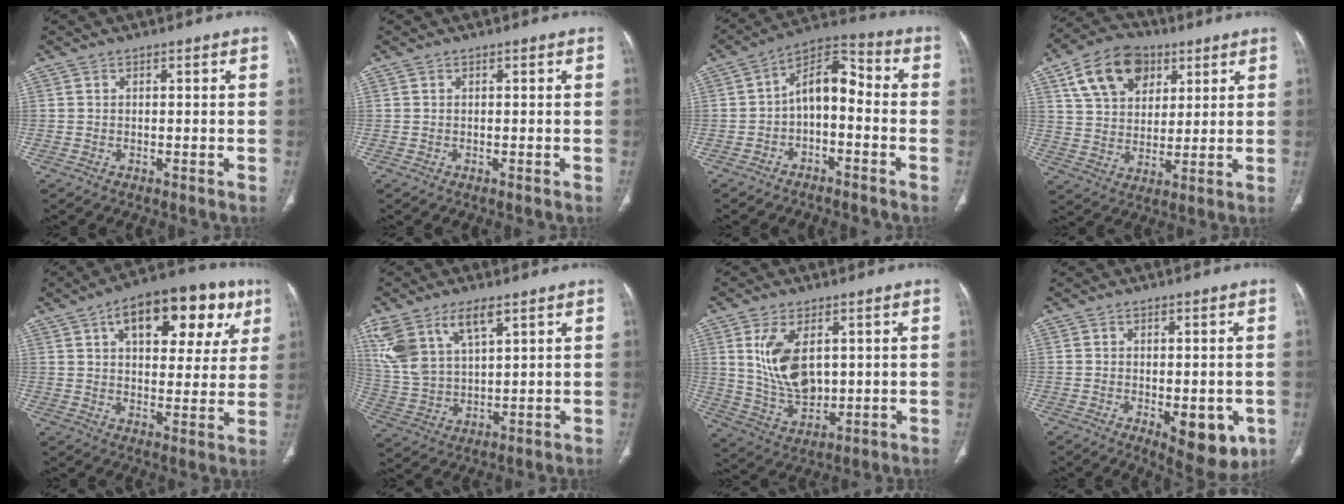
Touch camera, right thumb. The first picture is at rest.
{"total": 0.0}
{"total": 9.8, "force": [-2.0, 5.6, 7.8], "torque": [-0.109, 0.051, -0.046]}
{"total": 14.6, "force": [6.7, 10.0, 8.2], "torque": [-0.122, -0.010, 0.119]}
{"total": 20.8, "force": [9.1, 10.6, 15.4], "torque": [-0.175, 0.006, 0.129]}
{"total": 13.1, "force": [7.1, 6.2, 9.2], "torque": [-0.190, -0.015, 0.151]}
{"total": 11.8, "force": [2.9, 6.8, 9.2], "torque": [-0.164, -0.017, 0.072]}
{"total": 9.8, "force": [-3.0, 4.6, 8.1], "torque": [-0.079, -0.007, -0.028]}